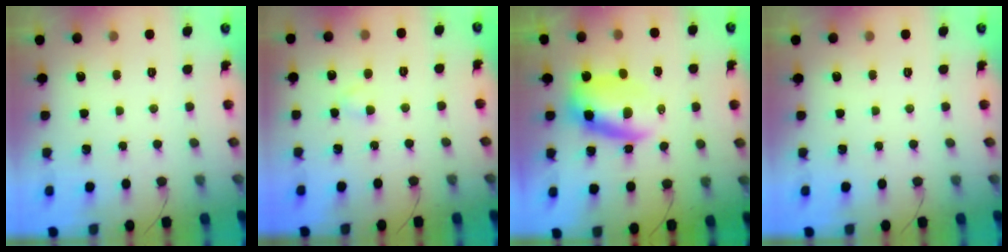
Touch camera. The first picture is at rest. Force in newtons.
{"total": 2.3, "press": 2.0, "slide": 1.0}
{"total": 6.6, "press": 6.4, "slide": 1.6}
{"total": 0.0}